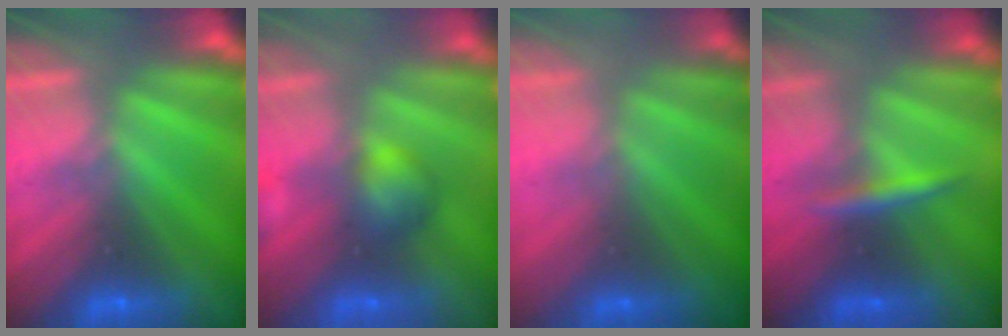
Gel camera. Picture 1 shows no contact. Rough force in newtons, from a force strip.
{"total": 2.9}
{"total": 2.6}
{"total": 2.4}